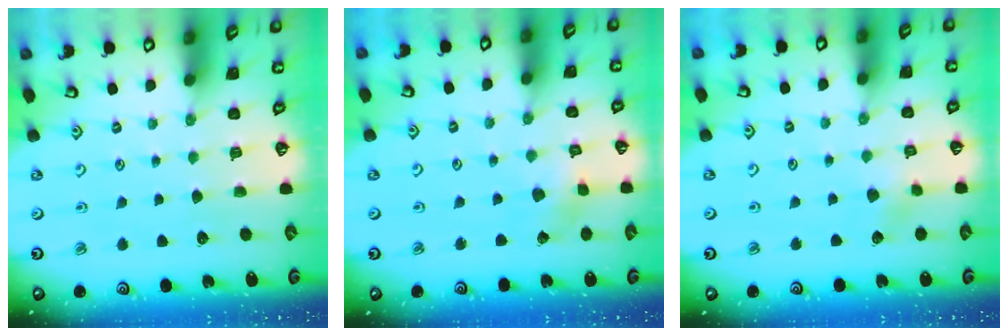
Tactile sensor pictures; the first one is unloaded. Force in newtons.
{"total": 2.3, "press": 2.2, "slide": 0.4}
{"total": 3.4, "press": 3.4, "slide": 0.3}